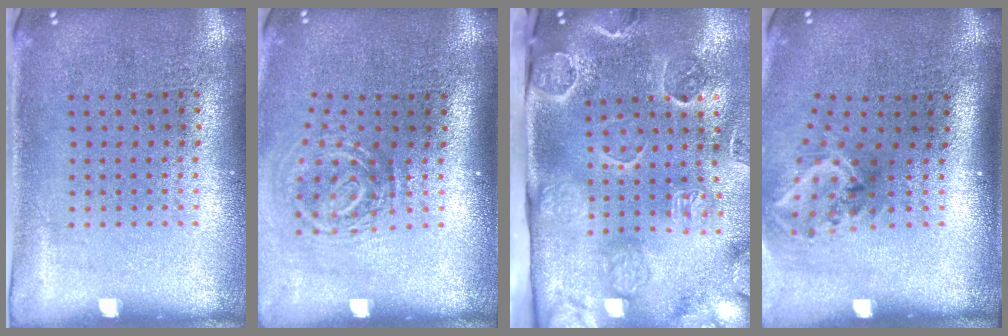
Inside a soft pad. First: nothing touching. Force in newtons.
{"total": 1.9, "press": 1.2, "slide": 1.4}
{"total": 3.4, "press": 3.2, "slide": 1.1}
{"total": 2.1, "press": 1.4, "slide": 1.5}